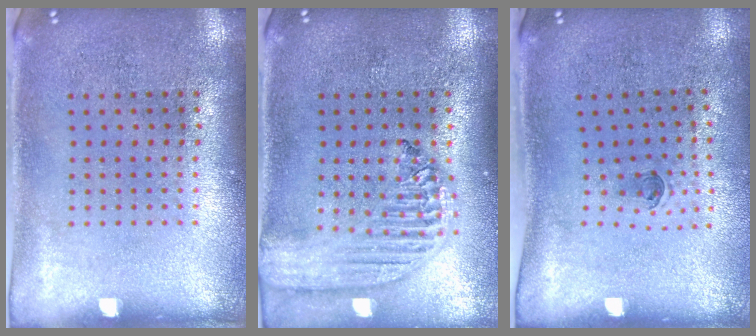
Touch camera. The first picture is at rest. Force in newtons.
{"total": 2.2, "press": 1.9, "slide": 1.1}
{"total": 0.5, "press": 0.3, "slide": 0.4}